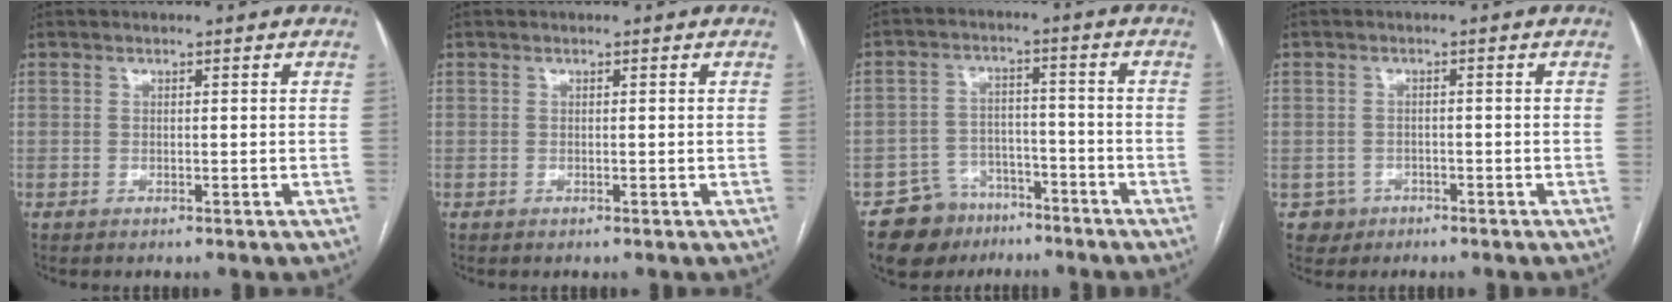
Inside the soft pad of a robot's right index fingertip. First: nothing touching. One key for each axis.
{"total": 0.0}
{"total": 8.4, "fx": -6.0, "fy": 5.7, "fz": 1.0, "tx": -0.018, "ty": 0.023, "tz": -0.096}
{"total": 2.9, "fx": -1.4, "fy": 2.6, "fz": -0.3, "tx": 0.013, "ty": 0.013, "tz": -0.022}